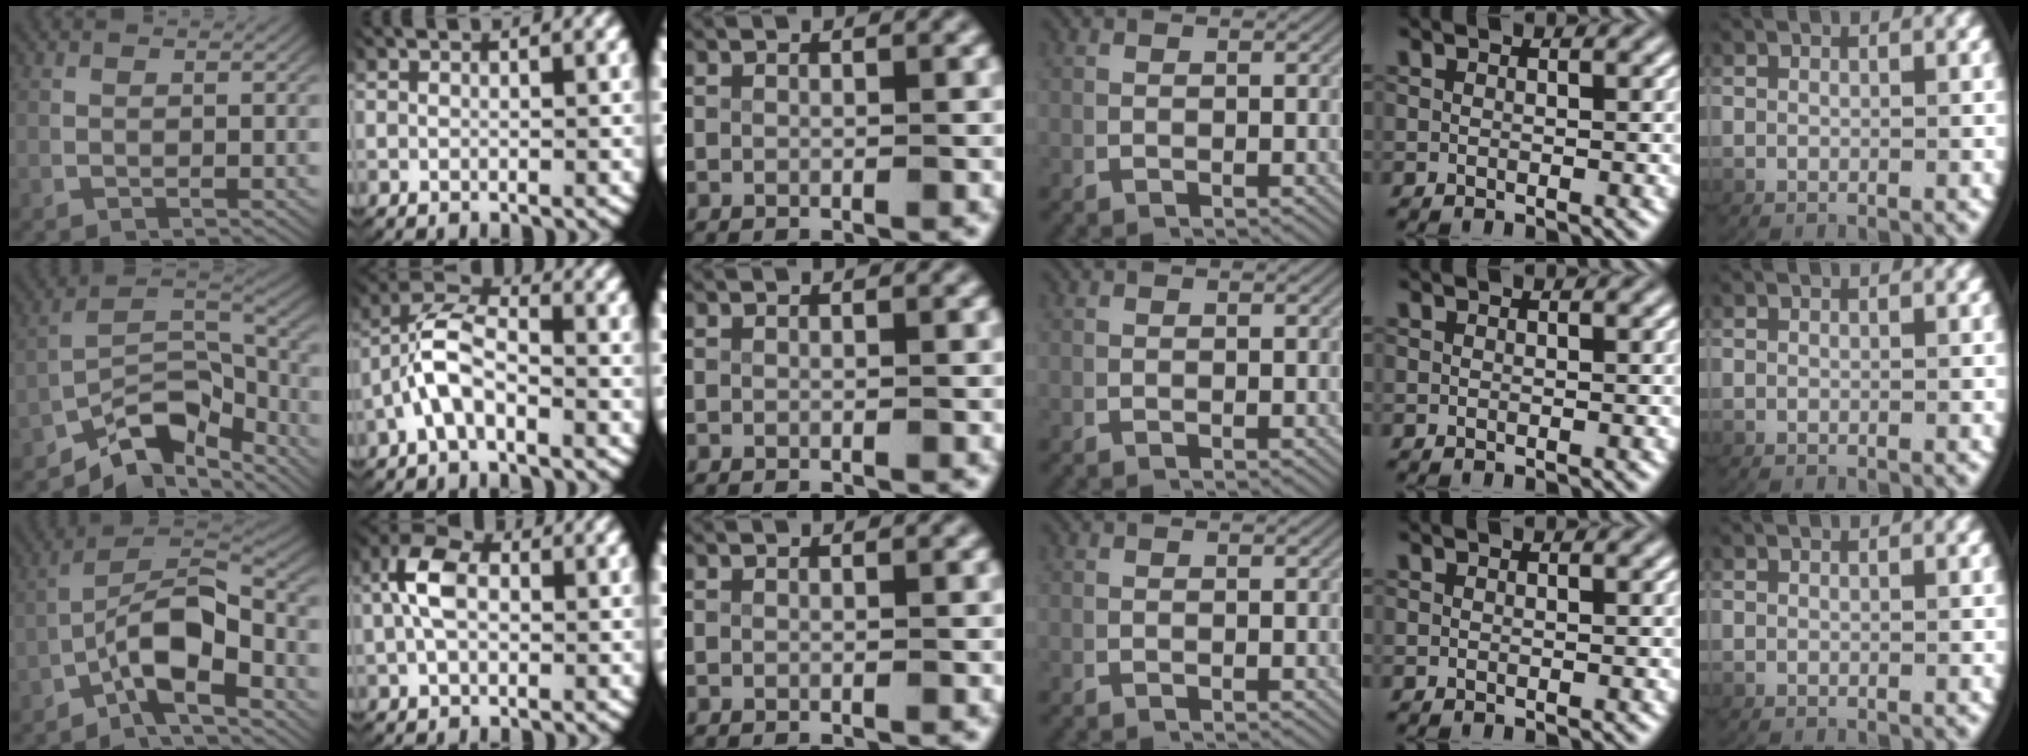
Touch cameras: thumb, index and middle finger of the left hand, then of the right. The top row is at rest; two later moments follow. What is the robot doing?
{"motion": "lift_and_place", "object": "key"}